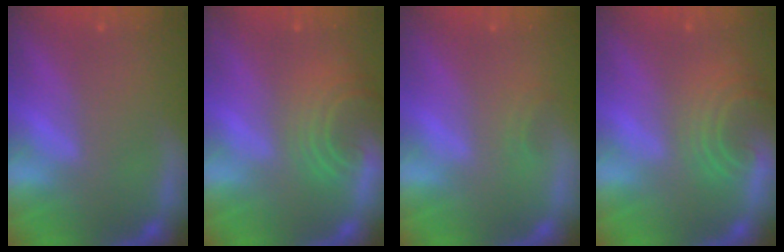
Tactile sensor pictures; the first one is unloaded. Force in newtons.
{"total": 6.1}
{"total": 0.9}
{"total": 5.5}